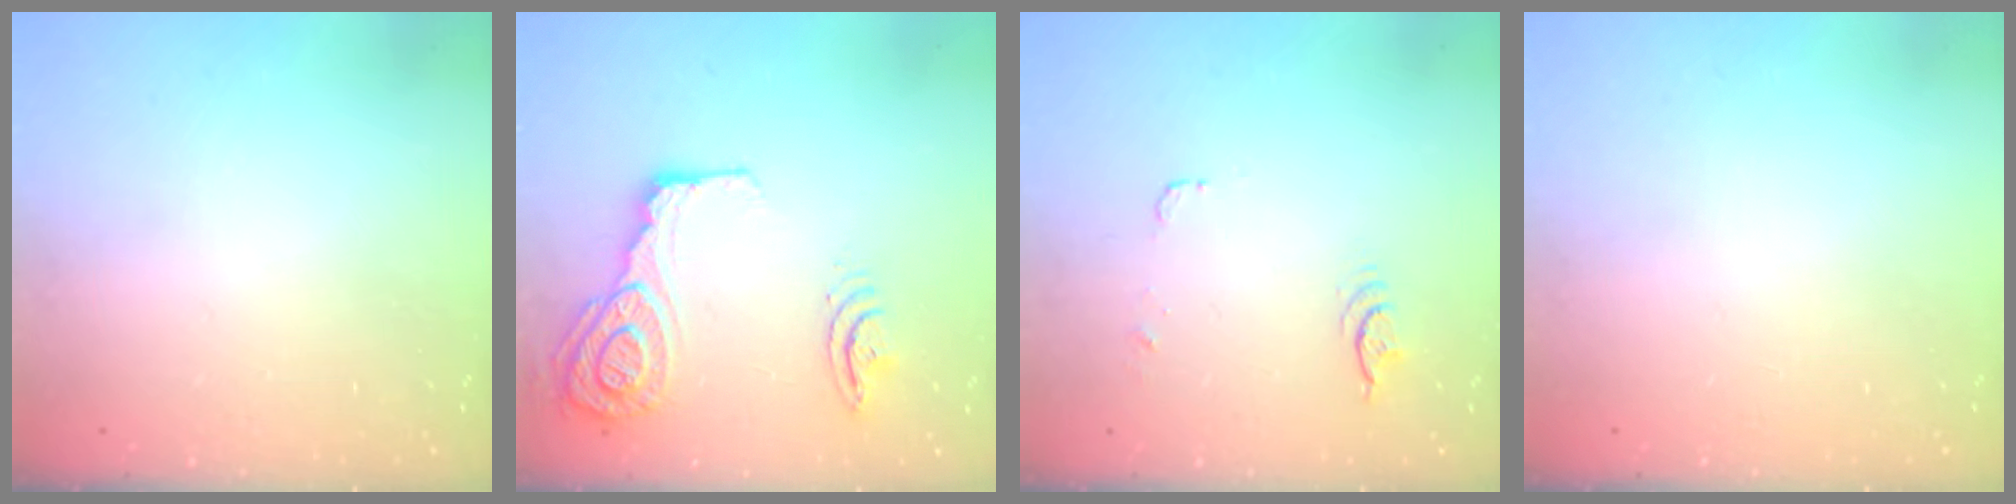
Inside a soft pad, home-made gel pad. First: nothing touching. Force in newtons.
{"total": 17.9, "press": 17.6, "slide": 3.7}
{"total": 14.3, "press": 5.9, "slide": 13.1}
{"total": 0.0}